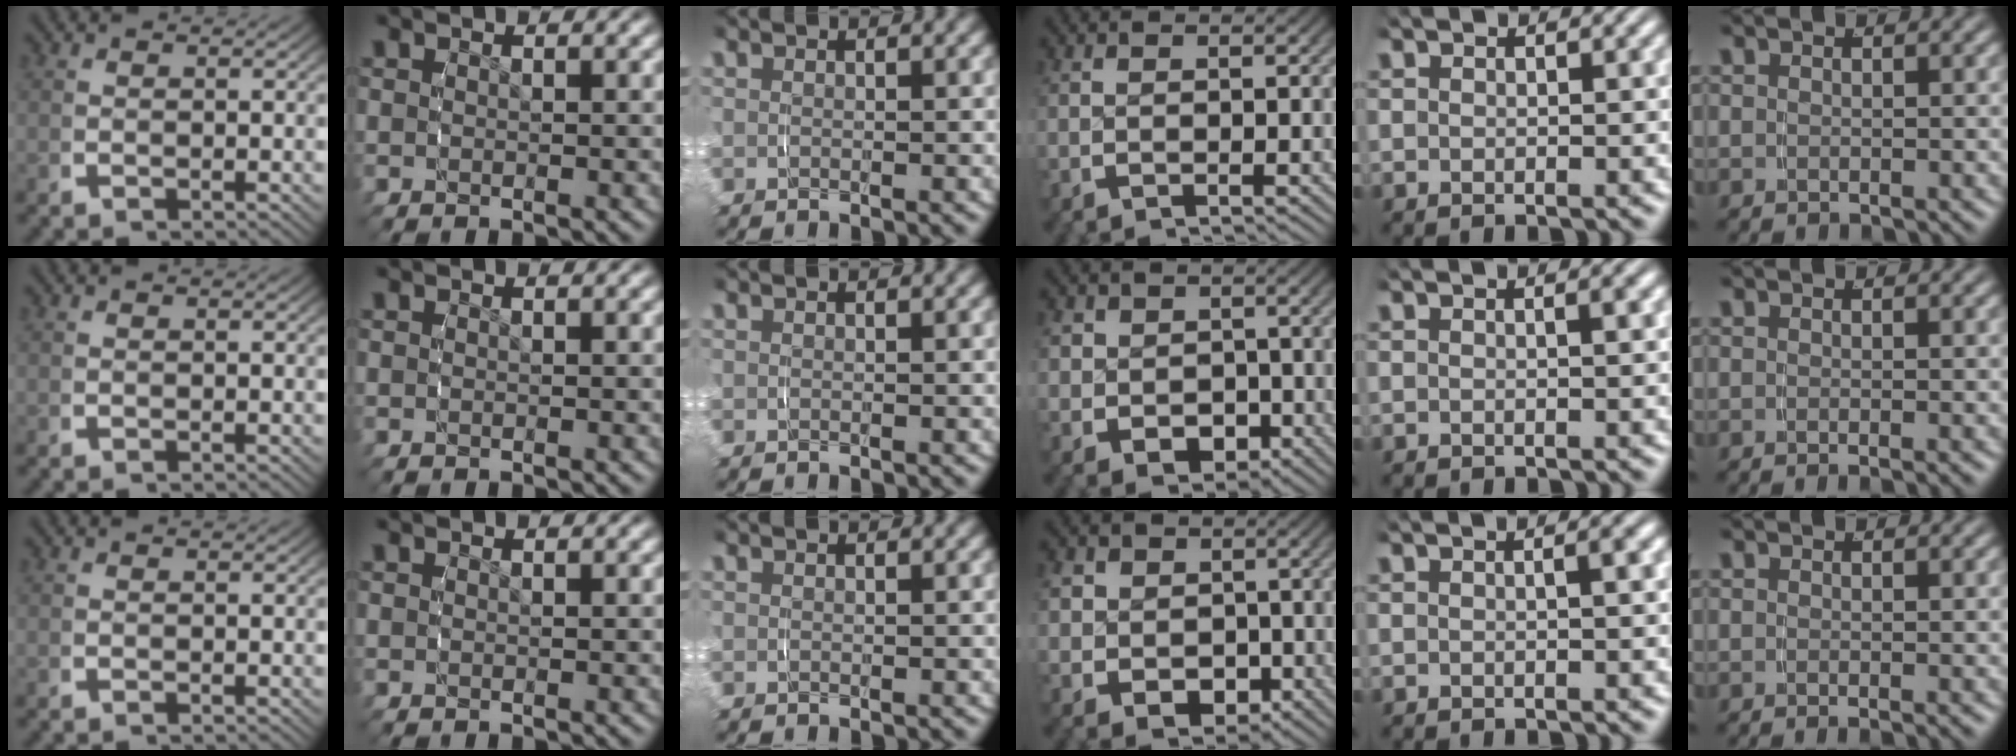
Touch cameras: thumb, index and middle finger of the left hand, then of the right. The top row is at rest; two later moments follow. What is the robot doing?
{"motion": "grasp_and_lifting", "object": "paper towel"}